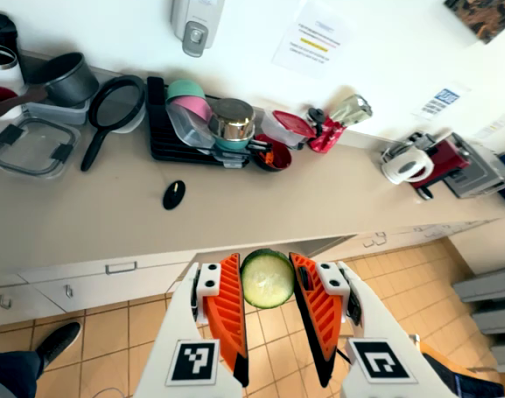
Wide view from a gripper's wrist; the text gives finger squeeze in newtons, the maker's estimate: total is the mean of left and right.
{"total": 7.8, "left": 7.6, "right": 8.0}